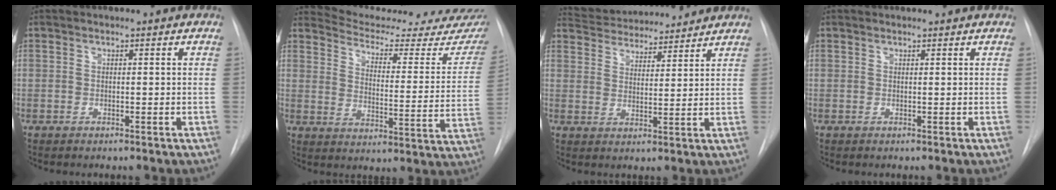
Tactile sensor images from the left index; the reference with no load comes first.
{"total": 21.3, "force": [20.2, 2.4, 6.3], "torque": [-0.081, -0.086, 0.249]}
{"total": 13.8, "force": [13.0, 2.7, 3.6], "torque": [-0.058, 0.026, 0.197]}
{"total": 1.6, "force": [1.6, 0.2, 0.2], "torque": [-0.010, 0.017, 0.021]}